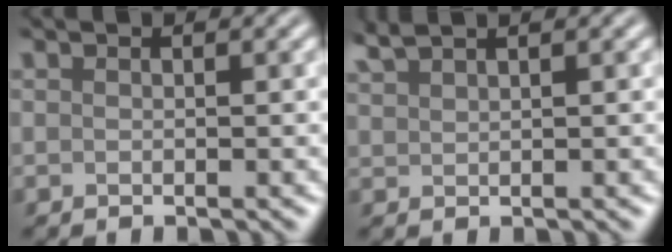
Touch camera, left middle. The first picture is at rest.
{"total": 1.8, "force": [1.6, -0.7, -0.1], "torque": [-0.017, 0.005, 0.049]}